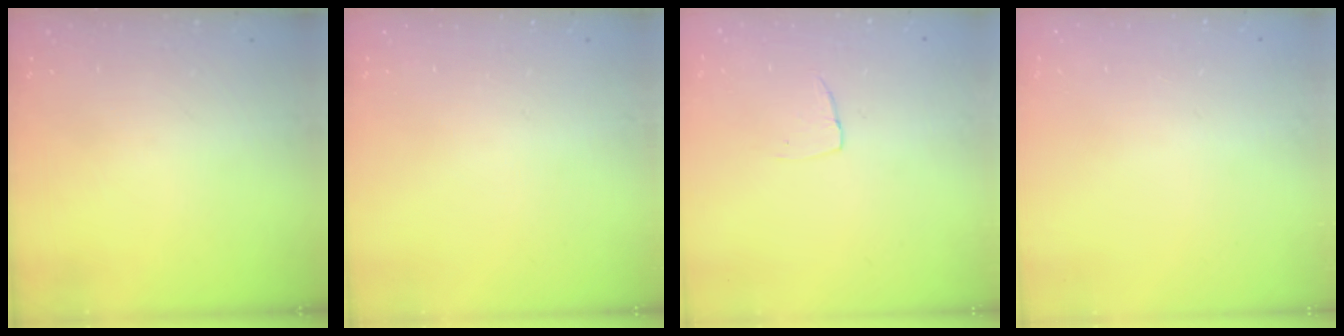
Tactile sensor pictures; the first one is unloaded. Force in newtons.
{"total": 0.0}
{"total": 4.0, "press": 4.0, "slide": 0.2}
{"total": 0.0}